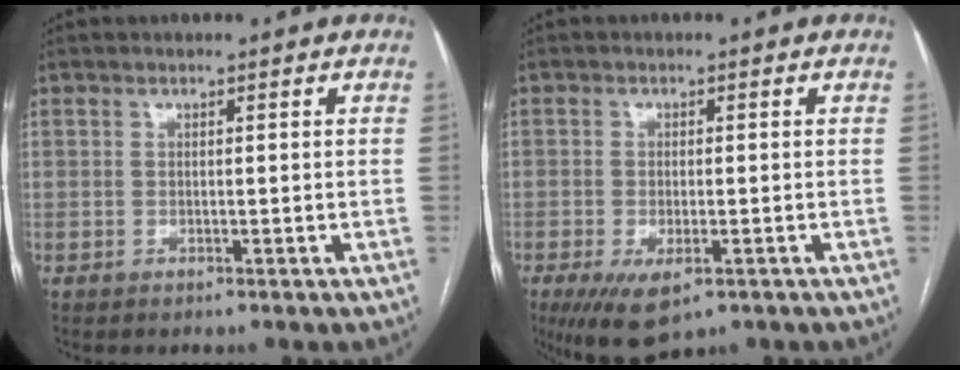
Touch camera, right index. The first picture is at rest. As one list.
[{"total": 7.3, "force": [-3.8, 2.9, 5.5], "torque": [-0.095, -0.018, -0.058]}]